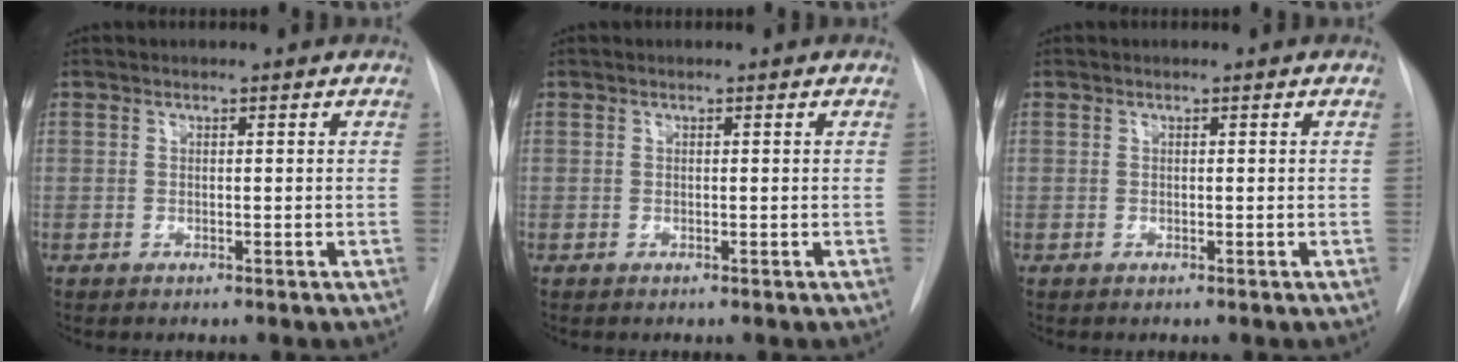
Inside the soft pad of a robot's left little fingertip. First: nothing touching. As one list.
[{"total": 0.0}, {"total": 0.0}]